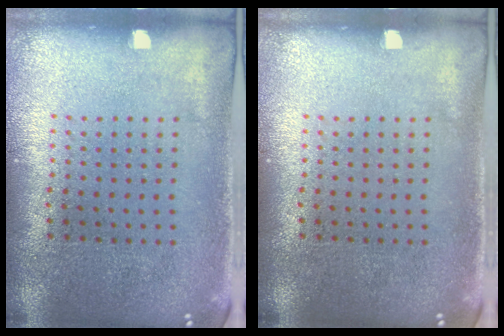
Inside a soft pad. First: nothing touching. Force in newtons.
{"total": 0.0}